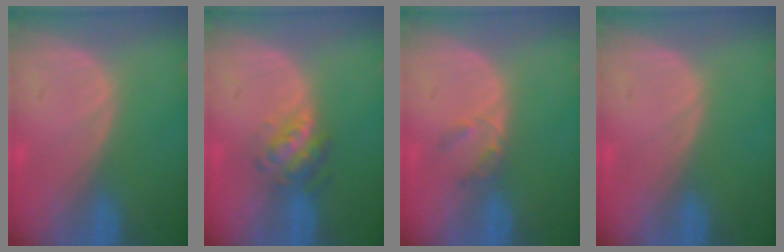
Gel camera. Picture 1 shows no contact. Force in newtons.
{"total": 4.9, "press": 4.4, "slide": 2.1}
{"total": 2.3, "press": 2.0, "slide": 1.1}
{"total": 0.0}